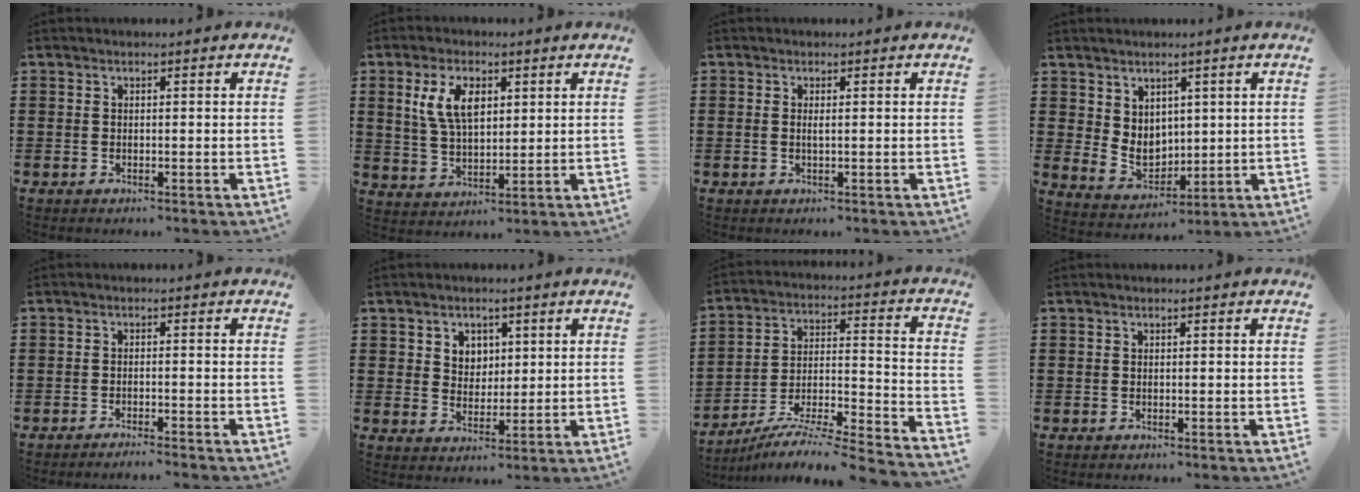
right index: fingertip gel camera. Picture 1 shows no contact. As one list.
[{"total": 7.1, "force": [2.8, 3.6, 5.4], "torque": [-0.125, 0.011, 0.048]}, {"total": 0.8, "force": [0.0, 0.1, 0.8], "torque": [-0.017, -0.002, 0.001]}, {"total": 5.2, "force": [2.7, 4.1, 1.8], "torque": [-0.052, -0.001, 0.055]}, {"total": 1.5, "force": [-1.4, -0.5, 0.2], "torque": [-0.001, 0.004, -0.027]}, {"total": 3.6, "force": [1.9, 3.0, 0.6], "torque": [-0.026, 0.014, 0.035]}, {"total": 6.5, "force": [-5.8, -0.2, 2.9], "torque": [-0.046, -0.006, -0.120]}, {"total": 0.0}]